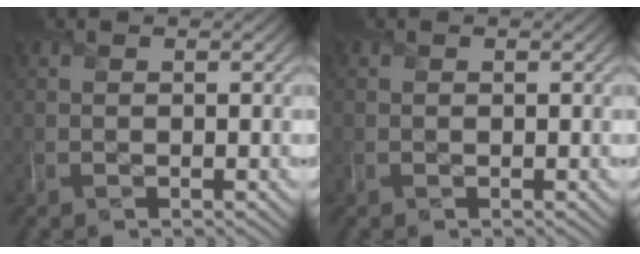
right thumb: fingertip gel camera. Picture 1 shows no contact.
{"total": 0.0}